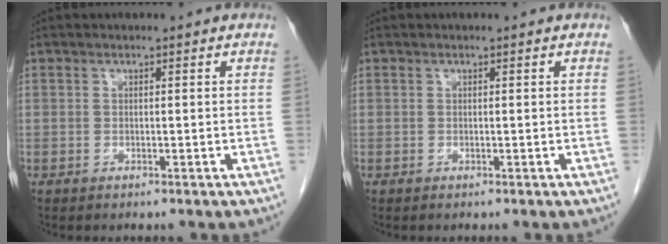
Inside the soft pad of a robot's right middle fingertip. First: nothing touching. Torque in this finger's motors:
{"motor_torque": [0.03, -0.15, 0.00, 0.00]}